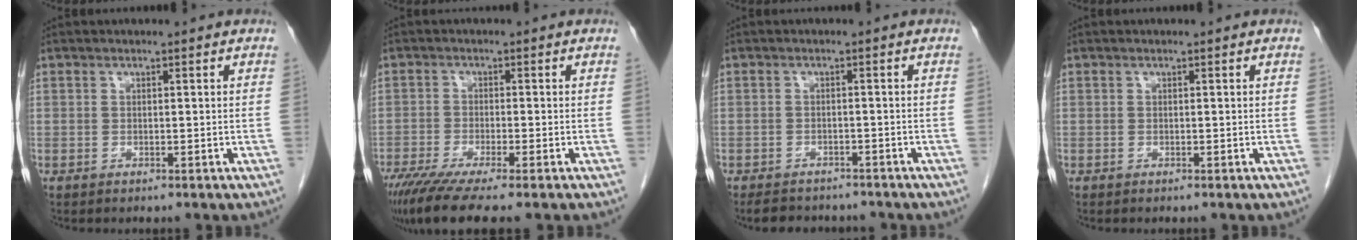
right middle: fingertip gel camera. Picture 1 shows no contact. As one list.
[{"total": 9.4, "force": [-7.1, 0.5, 6.2], "torque": [-0.098, -0.023, -0.117]}, {"total": 7.1, "force": [-6.3, 2.6, 1.9], "torque": [-0.029, -0.001, -0.082]}, {"total": 0.0}]